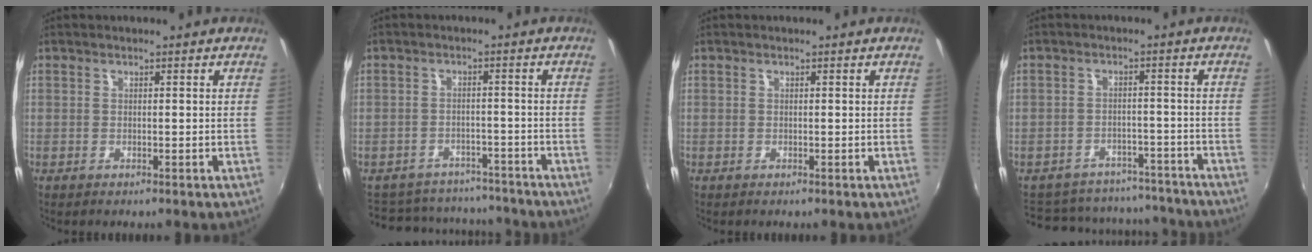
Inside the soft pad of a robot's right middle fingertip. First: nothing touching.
{"total": 12.8, "force": [-10.1, 7.3, 2.8], "torque": [-0.076, 0.041, -0.129]}
{"total": 0.0}
{"total": 15.4, "force": [-12.3, 8.7, 3.4], "torque": [-0.087, 0.056, -0.148]}